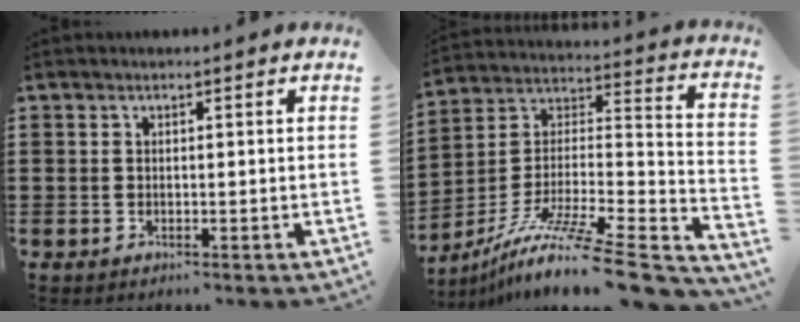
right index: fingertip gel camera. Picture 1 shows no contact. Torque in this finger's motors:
{"motor_torque": [2.14, 0.00, 1.03, 0.21]}